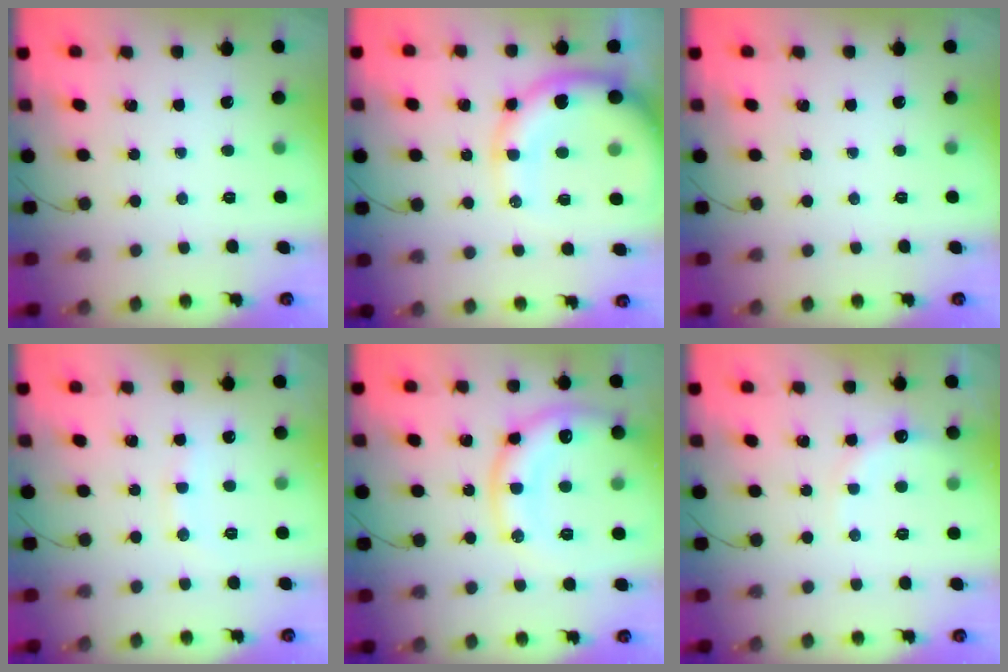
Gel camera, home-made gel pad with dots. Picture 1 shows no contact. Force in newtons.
{"total": 16.1, "press": 15.7, "slide": 3.4}
{"total": 0.0}
{"total": 8.1, "press": 8.0, "slide": 1.0}
{"total": 17.0, "press": 16.9, "slide": 1.5}
{"total": 7.3, "press": 7.2, "slide": 1.3}